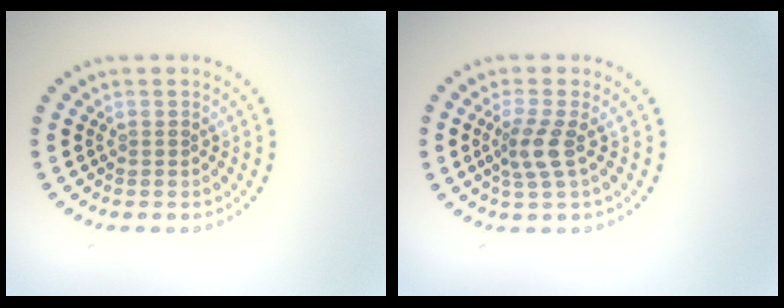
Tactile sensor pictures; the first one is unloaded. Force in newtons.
{"total": 2.5, "press": 1.9, "slide": 1.7}